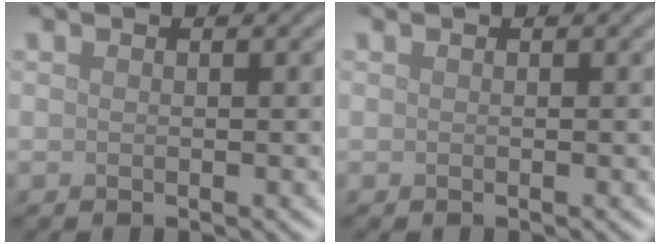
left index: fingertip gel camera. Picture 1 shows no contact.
{"total": 0.0}